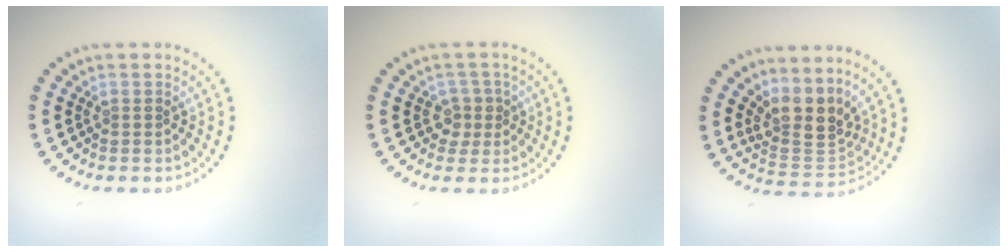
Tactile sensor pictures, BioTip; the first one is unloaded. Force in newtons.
{"total": 1.9, "press": 1.5, "slide": 1.1}
{"total": 3.9, "press": 2.9, "slide": 2.6}